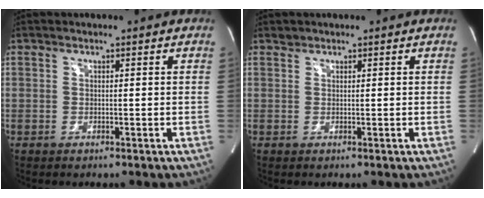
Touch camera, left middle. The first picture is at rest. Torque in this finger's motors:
{"motor_torque": [0.16, 0.06, -0.10, -0.01]}